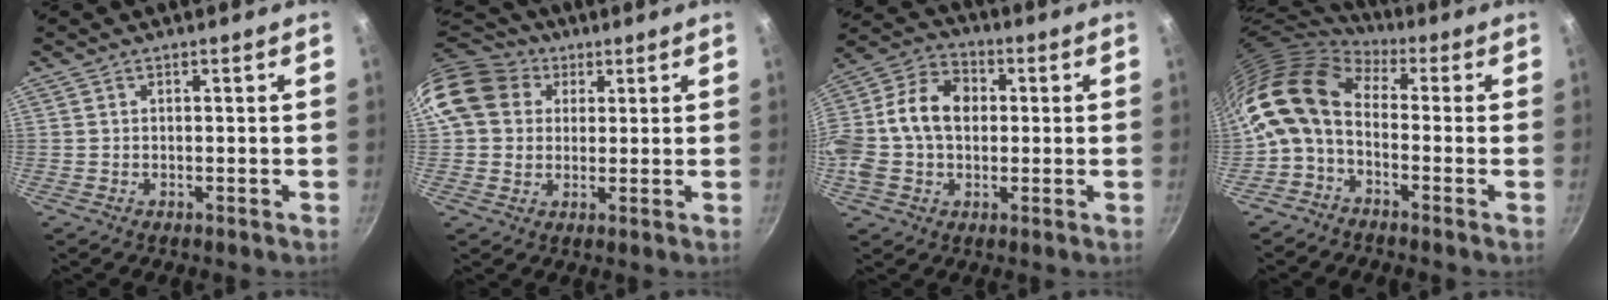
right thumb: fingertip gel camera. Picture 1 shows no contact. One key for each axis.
{"total": 14.0, "fx": 5.2, "fy": 11.3, "fz": 6.3, "tx": -0.106, "ty": 0.012, "tz": 0.085}
{"total": 16.2, "fx": 0.6, "fy": 11.8, "fz": 11.1, "tx": -0.195, "ty": 0.036, "tz": -0.006}
{"total": 11.8, "fx": -0.2, "fy": 7.4, "fz": 9.2, "tx": -0.171, "ty": 0.026, "tz": -0.024}